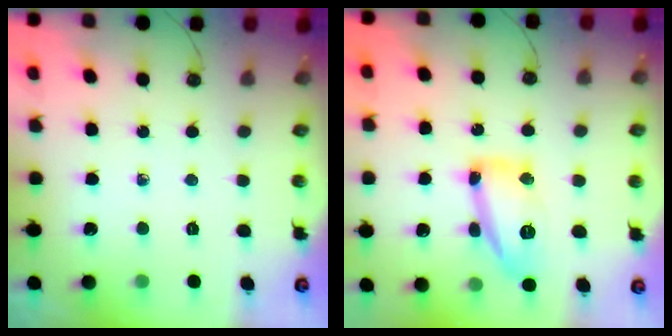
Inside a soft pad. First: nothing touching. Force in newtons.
{"total": 14.1, "press": 13.9, "slide": 2.4}